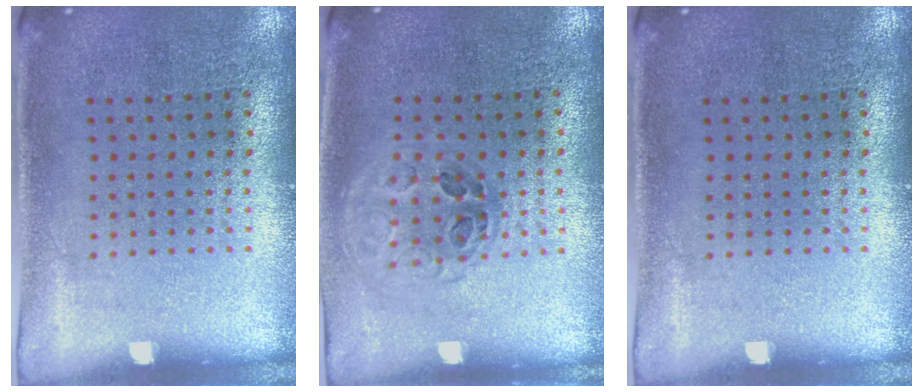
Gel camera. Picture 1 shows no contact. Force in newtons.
{"total": 1.1, "press": 1.0, "slide": 0.6}
{"total": 0.0}